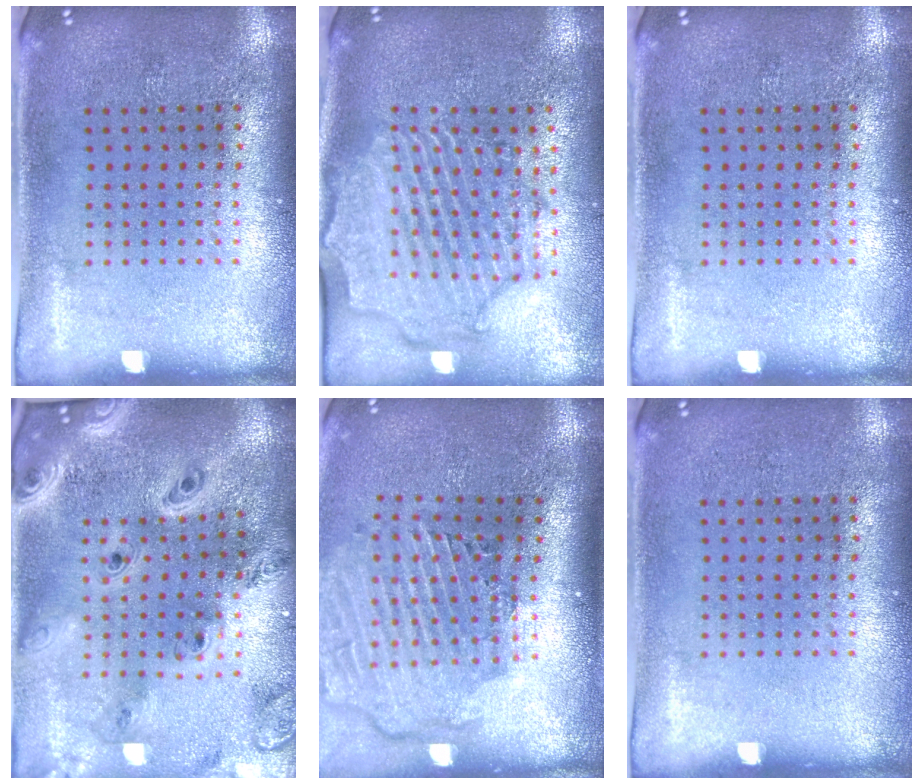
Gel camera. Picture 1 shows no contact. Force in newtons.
{"total": 2.5, "press": 2.2, "slide": 1.1}
{"total": 0.0}
{"total": 4.1, "press": 3.0, "slide": 2.7}
{"total": 2.9, "press": 2.2, "slide": 1.8}
{"total": 0.0}